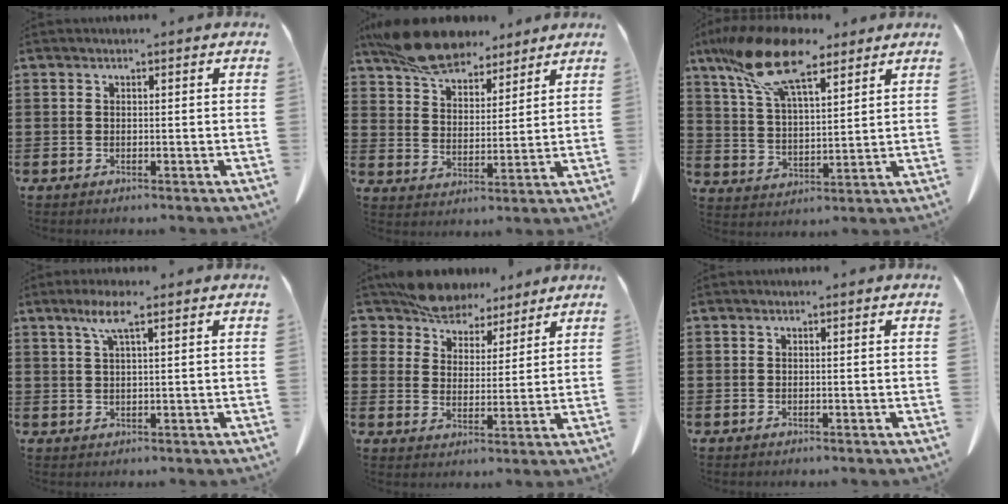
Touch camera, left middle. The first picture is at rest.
{"total": 10.8, "force": [9.3, 3.6, 4.0], "torque": [-0.102, -0.023, 0.178]}
{"total": 14.0, "force": [9.9, 4.5, 8.9], "torque": [-0.204, -0.017, 0.177]}
{"total": 4.1, "force": [2.3, 0.5, 3.4], "torque": [-0.073, 0.005, 0.038]}
{"total": 7.2, "force": [6.6, 2.8, 0.7], "torque": [-0.050, -0.026, 0.124]}
{"total": 0.0}